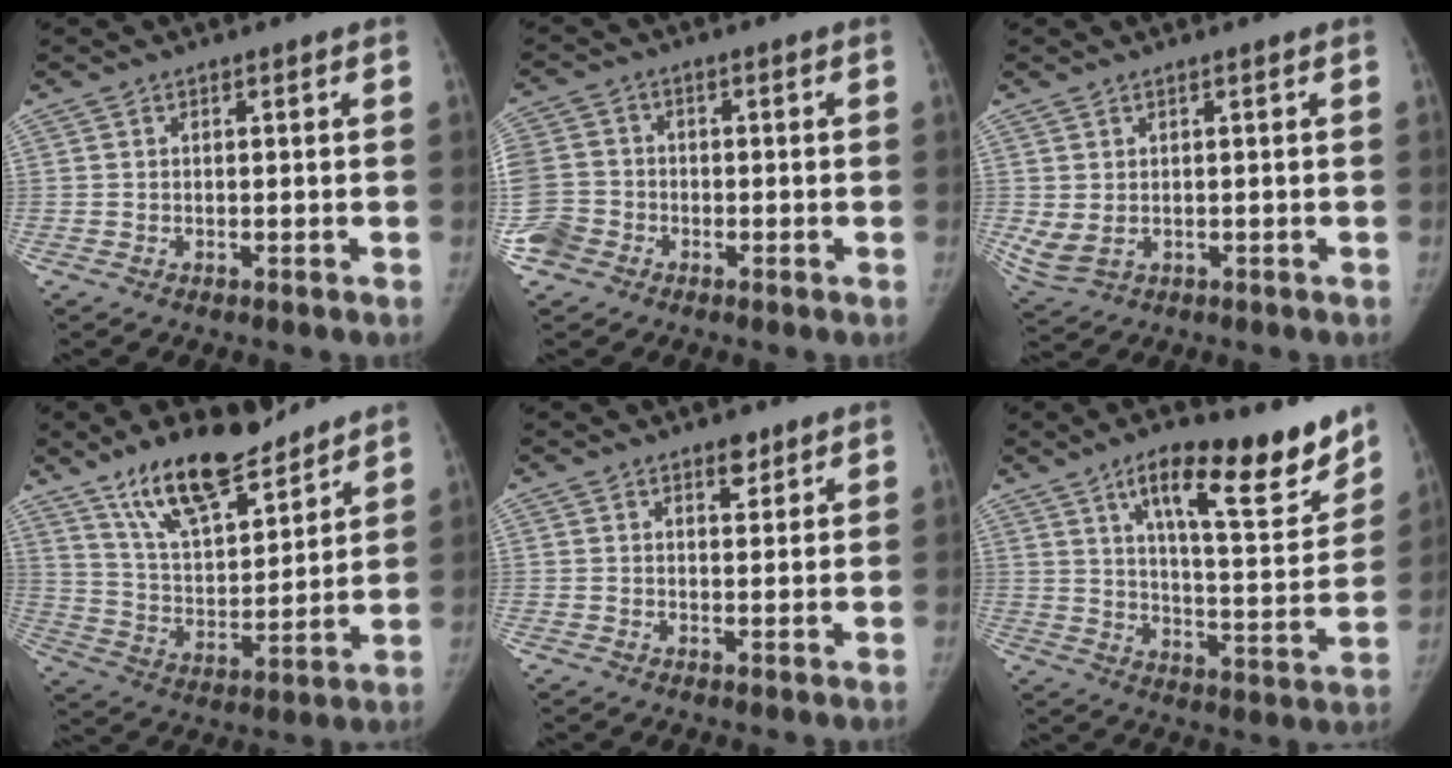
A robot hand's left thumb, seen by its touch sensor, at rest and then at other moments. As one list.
[{"total": 8.4, "force": [-3.3, 7.1, 3.1], "torque": [-0.071, 0.016, -0.063]}, {"total": 5.0, "force": [0.0, 3.1, 4.0], "torque": [-0.090, -0.003, 0.014]}, {"total": 17.8, "force": [13.1, 6.5, 10.0], "torque": [-0.134, -0.074, 0.237]}, {"total": 3.0, "force": [2.0, 1.5, 1.5], "torque": [-0.007, -0.012, 0.031]}, {"total": 19.3, "force": [12.5, 5.4, 13.6], "torque": [-0.162, -0.072, 0.195]}]